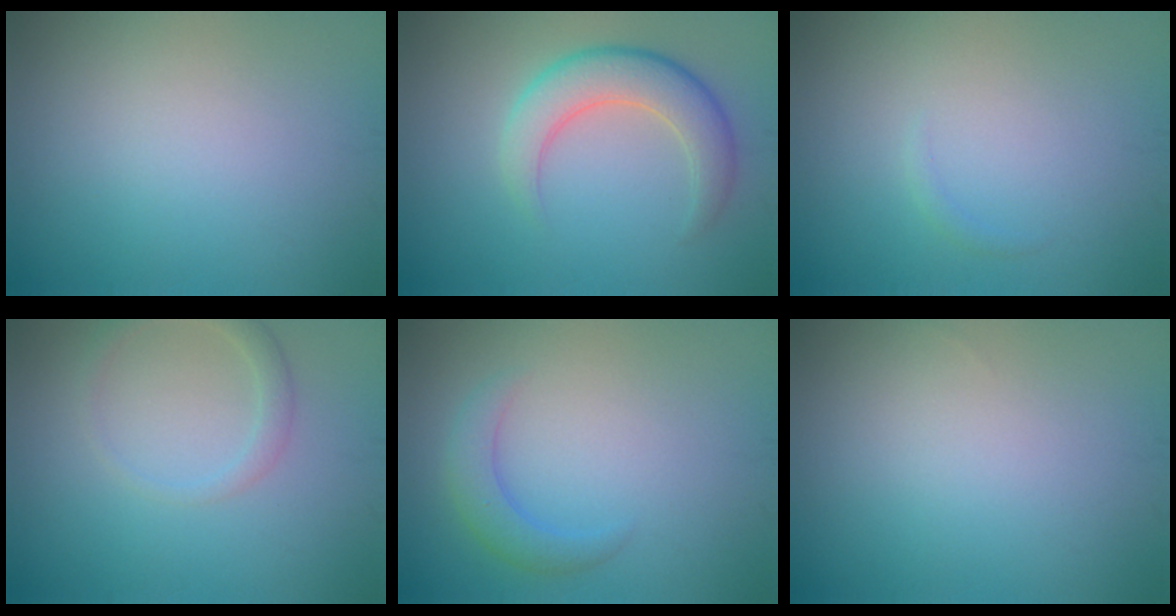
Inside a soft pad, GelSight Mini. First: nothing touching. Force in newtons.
{"total": 4.7, "press": 4.7, "slide": 0.4}
{"total": 0.5, "press": 0.5, "slide": 0.1}
{"total": 1.7, "press": 1.7, "slide": 0.1}
{"total": 2.5, "press": 2.5, "slide": 0.2}
{"total": 0.0}